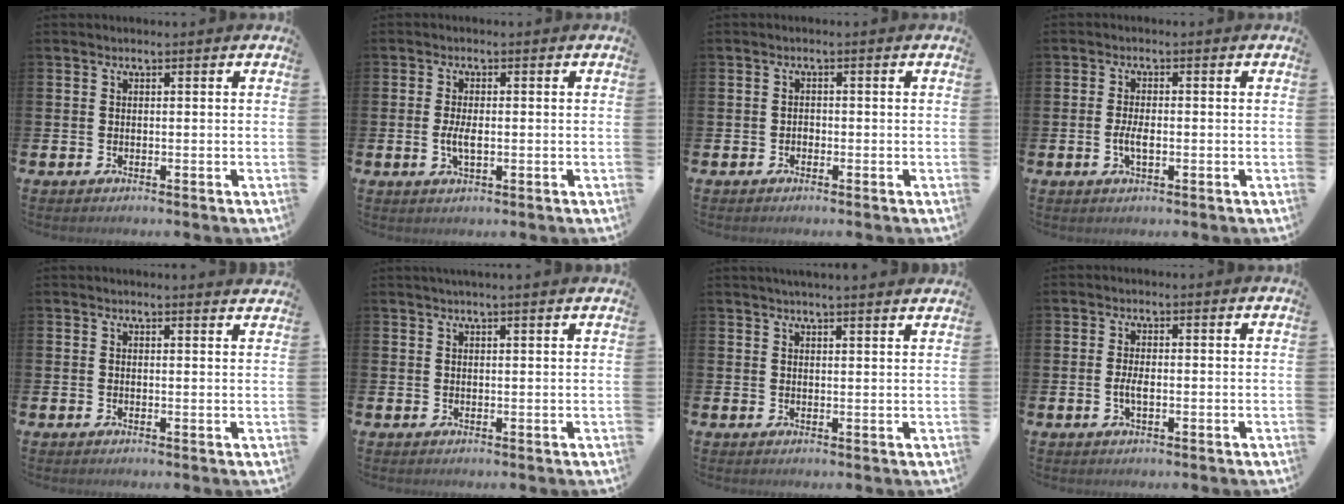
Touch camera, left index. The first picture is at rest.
{"total": 3.0, "force": [-0.2, 1.3, 2.7], "torque": [-0.047, 0.000, -0.006]}
{"total": 0.9, "force": [-0.6, 0.7, 0.2], "torque": [-0.008, 0.004, -0.012]}
{"total": 2.6, "force": [-0.5, 1.1, 2.3], "torque": [-0.039, 0.000, -0.011]}
{"total": 1.0, "force": [1.0, -0.1, 0.1], "torque": [0.009, -0.007, 0.016]}
{"total": 1.3, "force": [1.2, -0.2, 0.5], "torque": [-0.005, -0.001, 0.021]}
{"total": 2.7, "force": [2.6, -0.3, 0.3], "torque": [-0.007, -0.011, 0.048]}
{"total": 2.1, "force": [-0.3, 0.8, 1.8], "torque": [-0.030, -0.001, -0.007]}